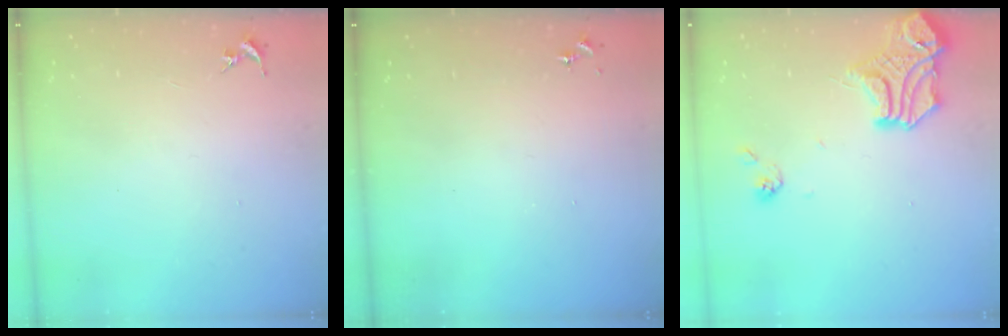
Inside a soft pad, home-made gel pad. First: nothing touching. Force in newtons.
{"total": 0.0}
{"total": 15.8, "press": 15.8, "slide": 1.5}